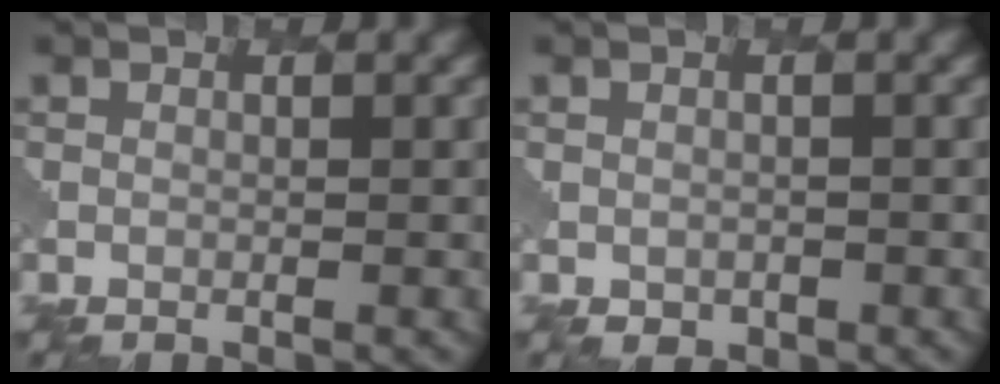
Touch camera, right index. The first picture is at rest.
{"total": 0.9, "force": [0.2, 0.8, 0.2], "torque": [-0.008, -0.008, 0.002]}